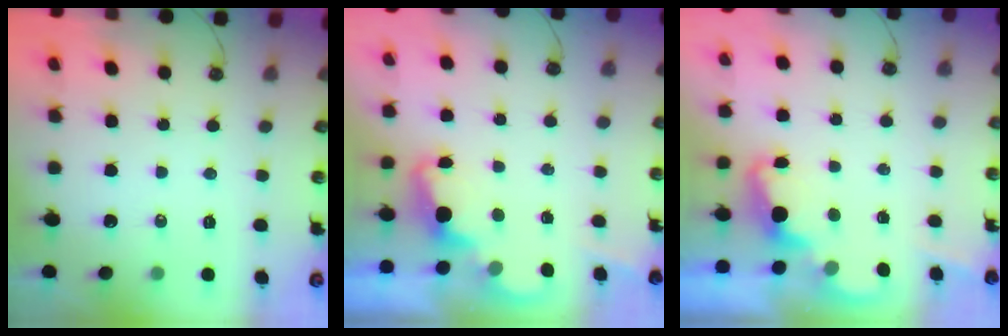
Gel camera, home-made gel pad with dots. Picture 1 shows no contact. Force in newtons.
{"total": 2.5, "press": 2.4, "slide": 0.5}
{"total": 2.3, "press": 2.2, "slide": 0.6}